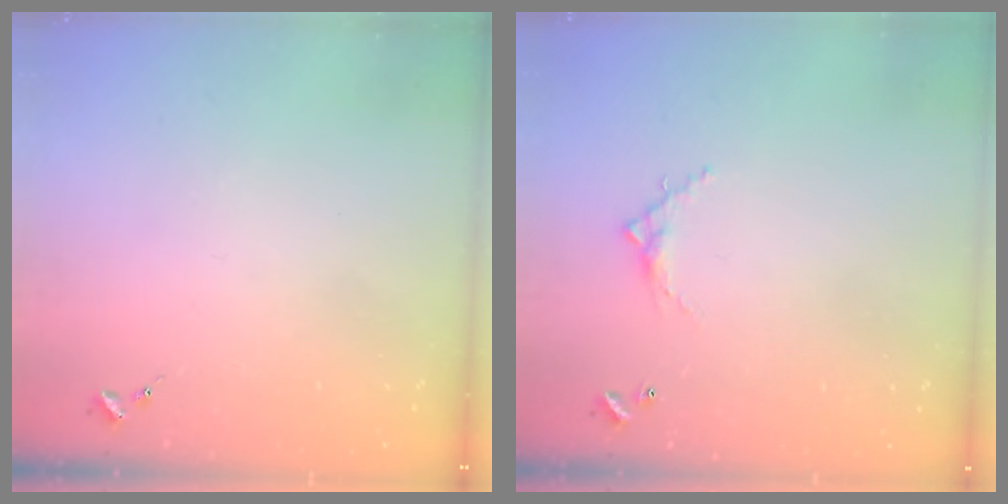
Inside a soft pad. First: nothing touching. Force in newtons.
{"total": 5.2, "press": 5.2, "slide": 0.2}